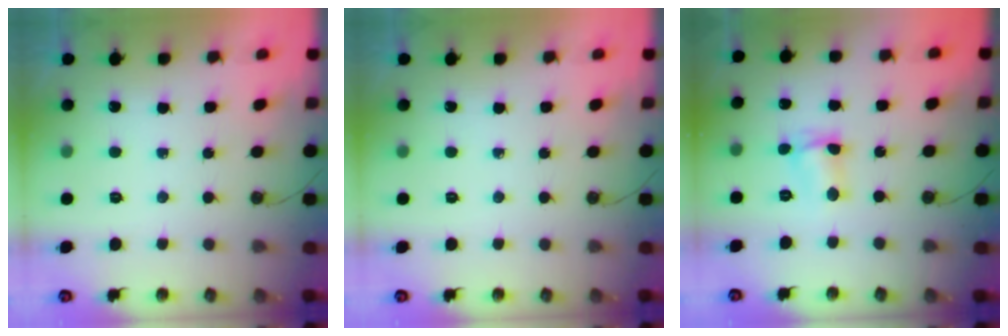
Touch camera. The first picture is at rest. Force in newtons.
{"total": 0.0}
{"total": 5.1, "press": 3.8, "slide": 3.4}